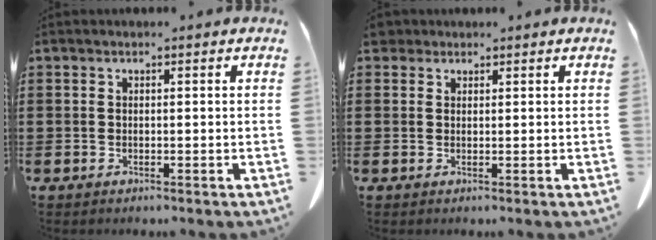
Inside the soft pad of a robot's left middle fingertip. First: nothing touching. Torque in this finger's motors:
{"motor_torque": [-0.09, -0.08, 0.00, 0.01]}